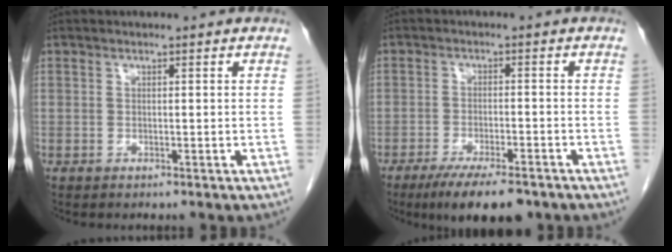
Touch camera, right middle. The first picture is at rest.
{"total": 9.8, "force": [-7.2, 2.2, 6.3], "torque": [-0.099, -0.018, -0.110]}